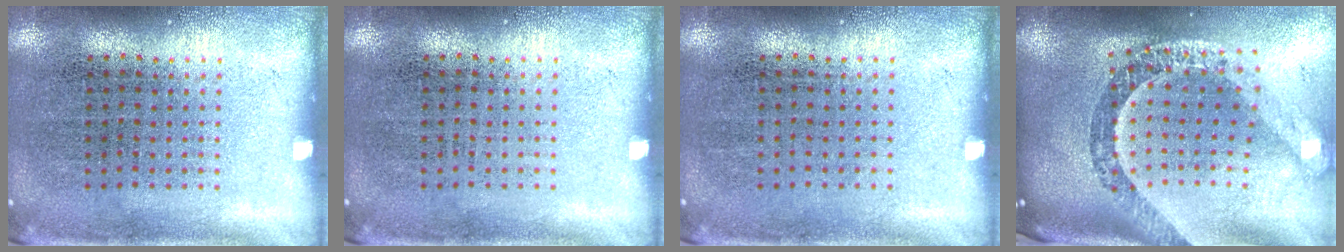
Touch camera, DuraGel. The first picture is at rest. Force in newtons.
{"total": 0.0}
{"total": 0.0}
{"total": 3.5, "press": 2.4, "slide": 2.5}